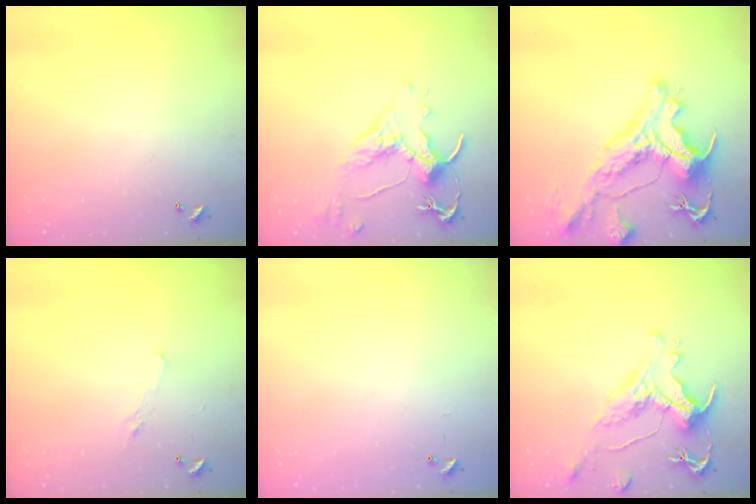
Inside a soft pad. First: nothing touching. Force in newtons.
{"total": 2.5, "press": 2.1, "slide": 1.4}
{"total": 7.1, "press": 6.9, "slide": 1.8}
{"total": 0.8, "press": 0.1, "slide": 0.8}
{"total": 8.5, "press": 8.4, "slide": 0.5}
{"total": 1.3, "press": 0.1, "slide": 1.3}